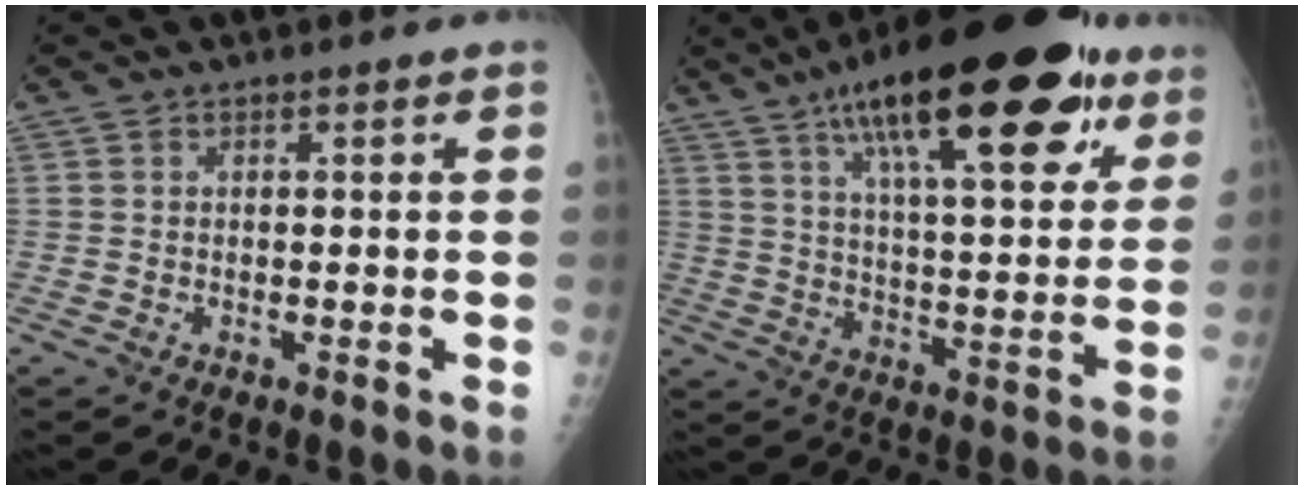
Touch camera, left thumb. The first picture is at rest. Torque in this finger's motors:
{"motor_torque": [3.71, 1.29, 1.68, -1.09, 0.49]}